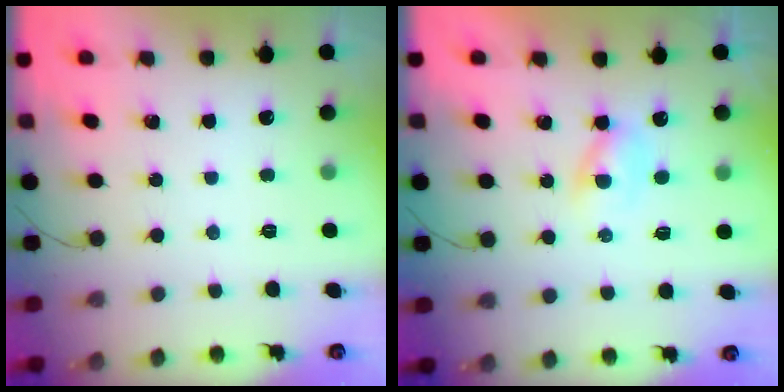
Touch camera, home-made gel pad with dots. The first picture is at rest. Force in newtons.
{"total": 2.3, "press": 2.1, "slide": 1.0}